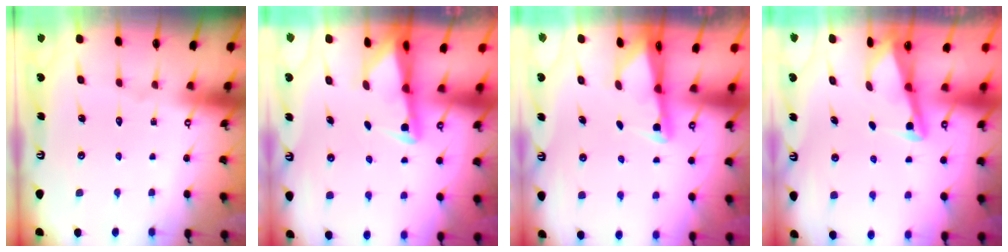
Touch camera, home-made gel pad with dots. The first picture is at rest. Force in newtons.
{"total": 2.4, "press": 2.3, "slide": 0.4}
{"total": 2.0, "press": 2.0, "slide": 0.3}
{"total": 3.4, "press": 3.4, "slide": 0.3}